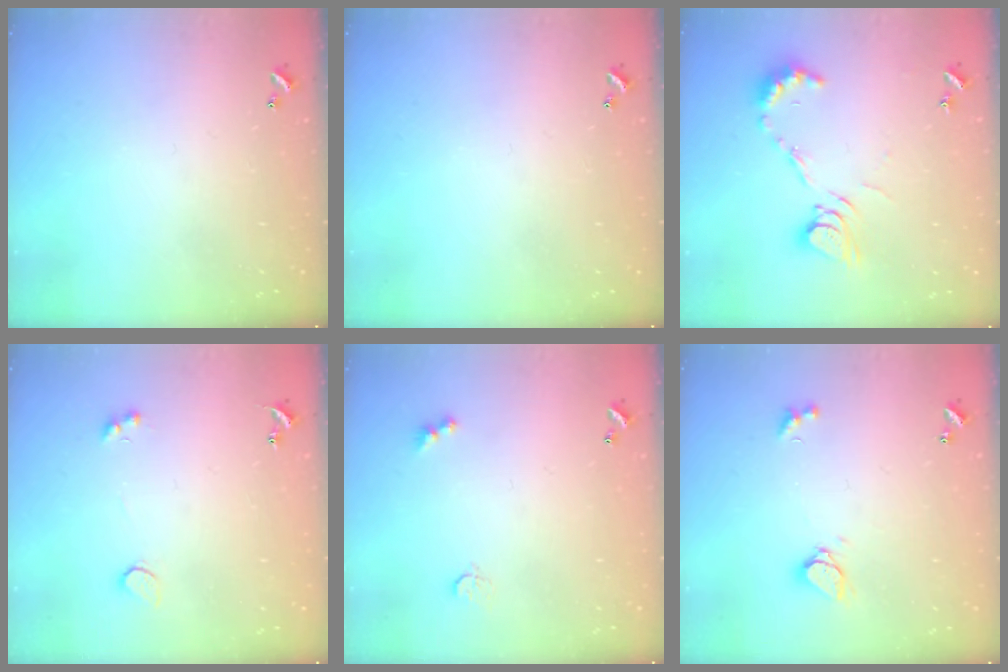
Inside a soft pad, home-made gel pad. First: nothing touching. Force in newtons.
{"total": 0.0}
{"total": 9.3, "press": 9.3, "slide": 0.3}
{"total": 2.1, "press": 1.9, "slide": 1.0}
{"total": 2.9, "press": 2.8, "slide": 0.7}
{"total": 2.1, "press": 2.0, "slide": 0.5}